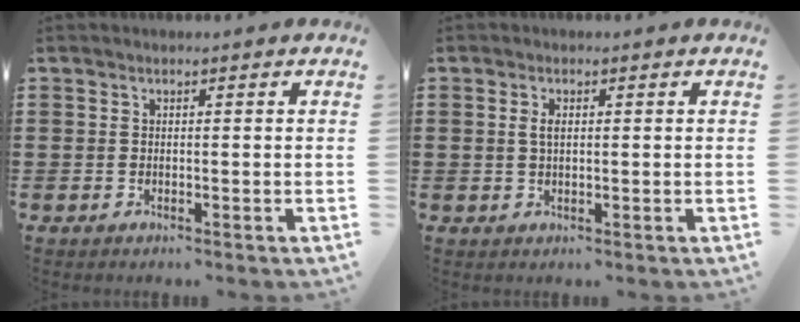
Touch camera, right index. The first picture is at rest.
{"total": 1.9, "force": [0.4, 0.8, 1.7], "torque": [-0.036, 0.005, 0.005]}